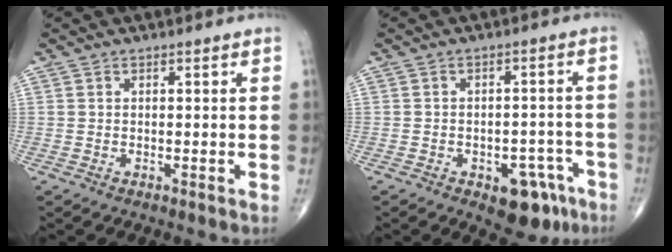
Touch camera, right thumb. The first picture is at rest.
{"total": 8.9, "force": [-5.0, 4.8, 5.5], "torque": [-0.039, 0.038, -0.058]}